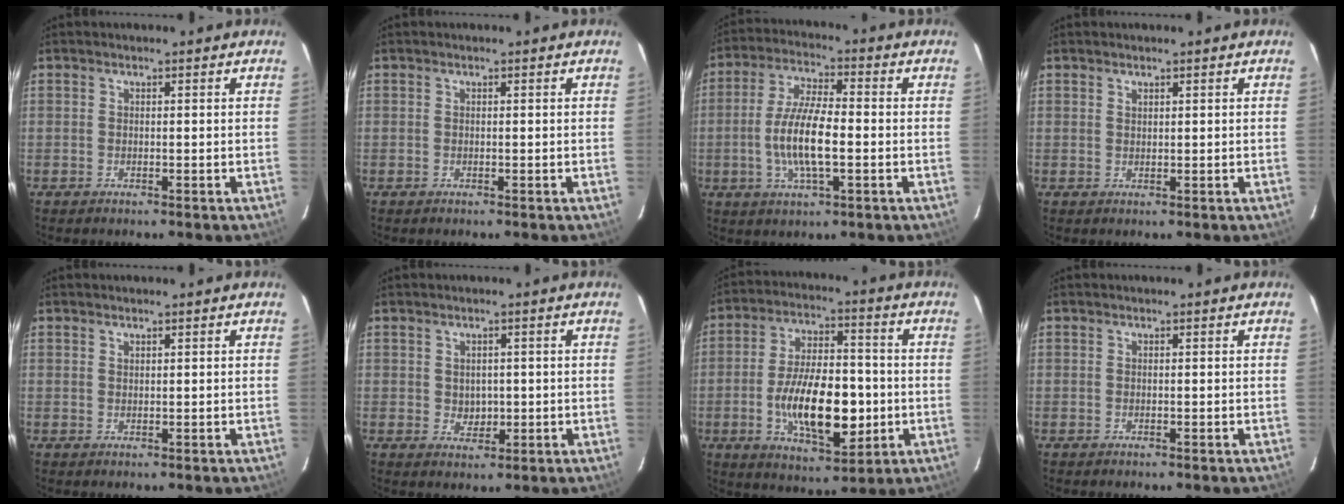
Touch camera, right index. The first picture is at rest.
{"total": 0.0}
{"total": 10.5, "force": [-1.9, 3.1, 9.9], "torque": [-0.197, -0.001, -0.037]}
{"total": 0.7, "force": [0.6, 0.3, 0.2], "torque": [-0.004, 0.001, 0.012]}
{"total": 0.6, "force": [0.5, 0.2, 0.1], "torque": [-0.002, 0.001, 0.010]}
{"total": 3.0, "force": [0.2, 2.7, 1.2], "torque": [-0.018, 0.000, 0.010]}
{"total": 16.4, "force": [-3.3, 7.4, 14.3], "torque": [-0.262, -0.004, -0.044]}
{"total": 0.0}